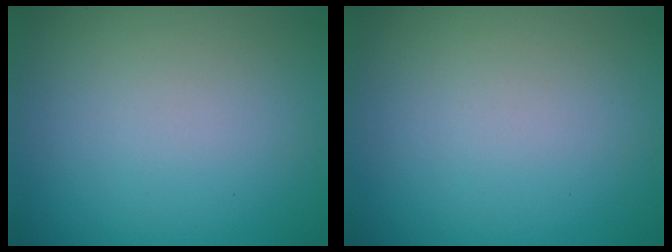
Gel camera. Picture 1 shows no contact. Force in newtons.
{"total": 0.0}